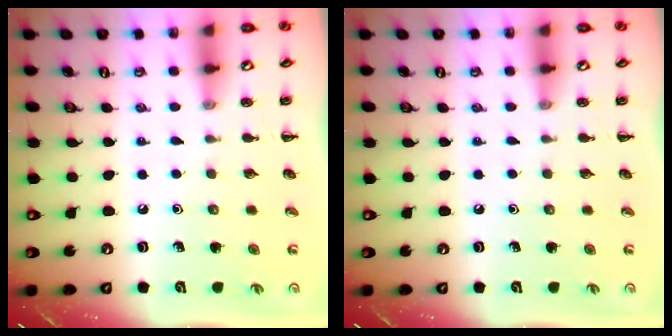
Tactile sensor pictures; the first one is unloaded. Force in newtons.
{"total": 0.0}